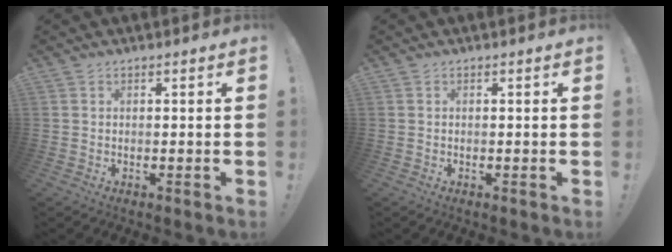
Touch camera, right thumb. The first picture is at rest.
{"total": 0.0}